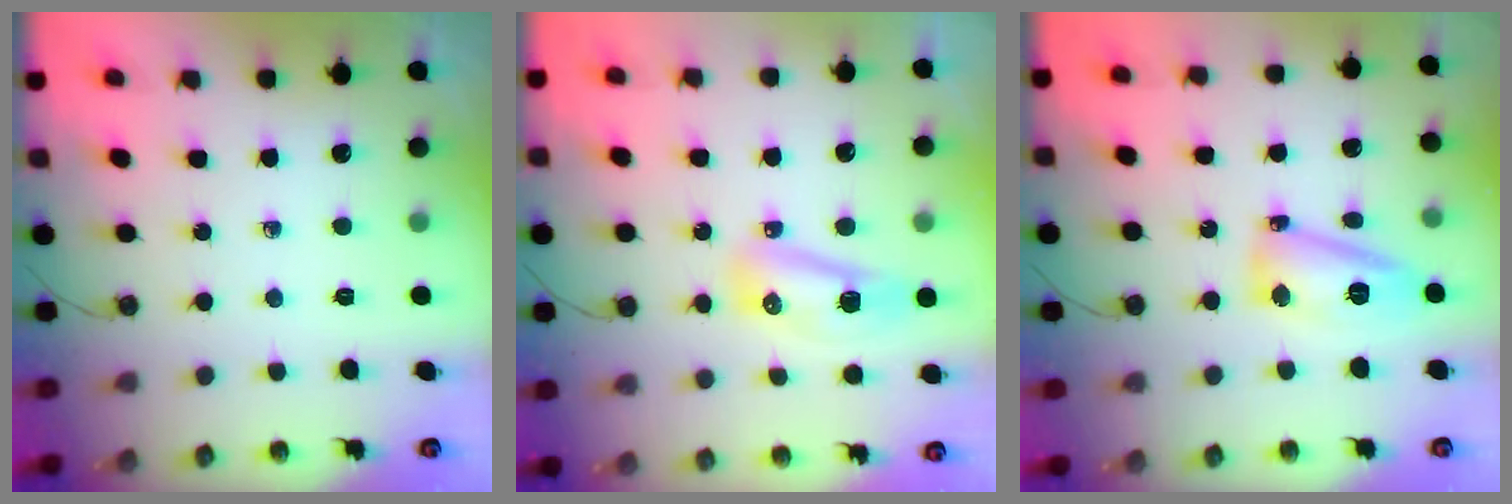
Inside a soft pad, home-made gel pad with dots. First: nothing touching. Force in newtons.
{"total": 10.9, "press": 9.3, "slide": 5.7}
{"total": 13.0, "press": 13.0, "slide": 1.2}